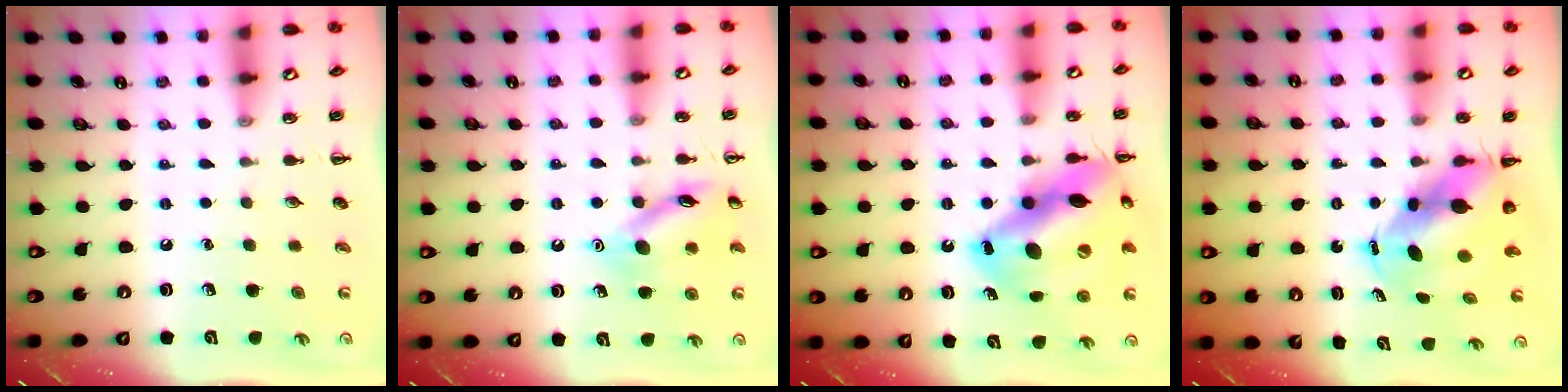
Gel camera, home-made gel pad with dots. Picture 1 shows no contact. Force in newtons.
{"total": 12.9, "press": 12.9, "slide": 1.0}
{"total": 19.9, "press": 19.7, "slide": 3.3}
{"total": 7.9, "press": 7.5, "slide": 2.3}